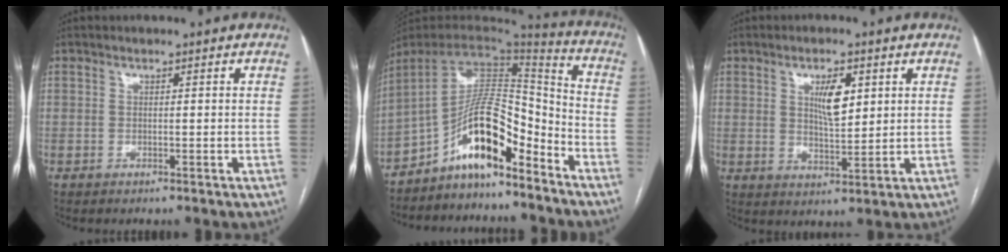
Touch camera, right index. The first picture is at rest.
{"total": 13.4, "force": [-9.2, 3.4, 9.1], "torque": [-0.154, 0.032, -0.161]}
{"total": 5.8, "force": [2.0, 1.8, 5.1], "torque": [-0.090, -0.003, 0.039]}